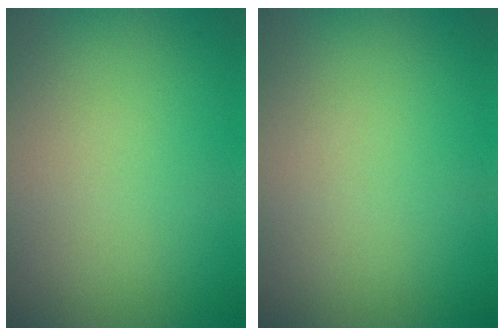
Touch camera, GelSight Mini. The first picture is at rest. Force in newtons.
{"total": 0.0}